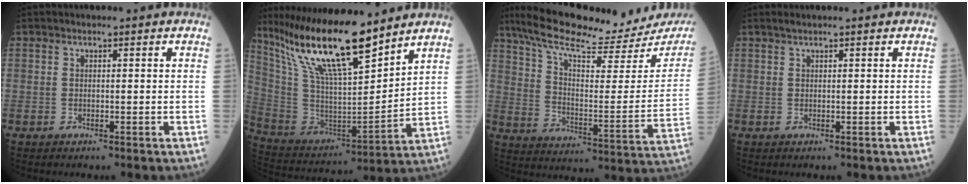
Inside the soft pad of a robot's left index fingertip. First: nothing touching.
{"total": 19.7, "force": [14.9, 2.8, 12.7], "torque": [-0.235, 0.000, 0.279]}
{"total": 24.2, "force": [21.0, 3.4, 11.6], "torque": [-0.194, -0.050, 0.290]}
{"total": 1.1, "force": [0.9, 0.2, 0.6], "torque": [-0.014, 0.011, 0.017]}